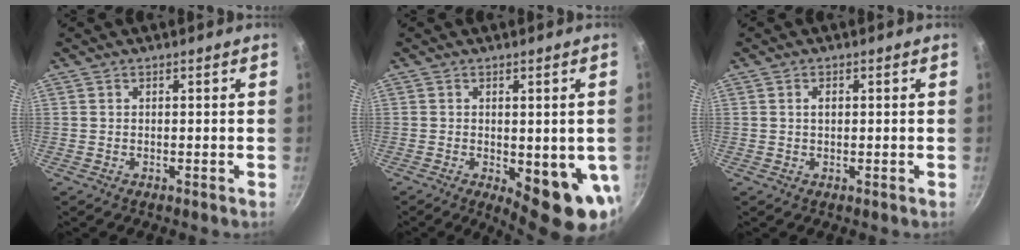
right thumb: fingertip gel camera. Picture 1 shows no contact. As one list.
[{"total": 11.7, "force": [-2.2, 4.3, 10.6], "torque": [-0.108, -0.016, -0.018]}, {"total": 1.5, "force": [0.3, 1.0, 1.1], "torque": [-0.016, 0.005, 0.005]}]